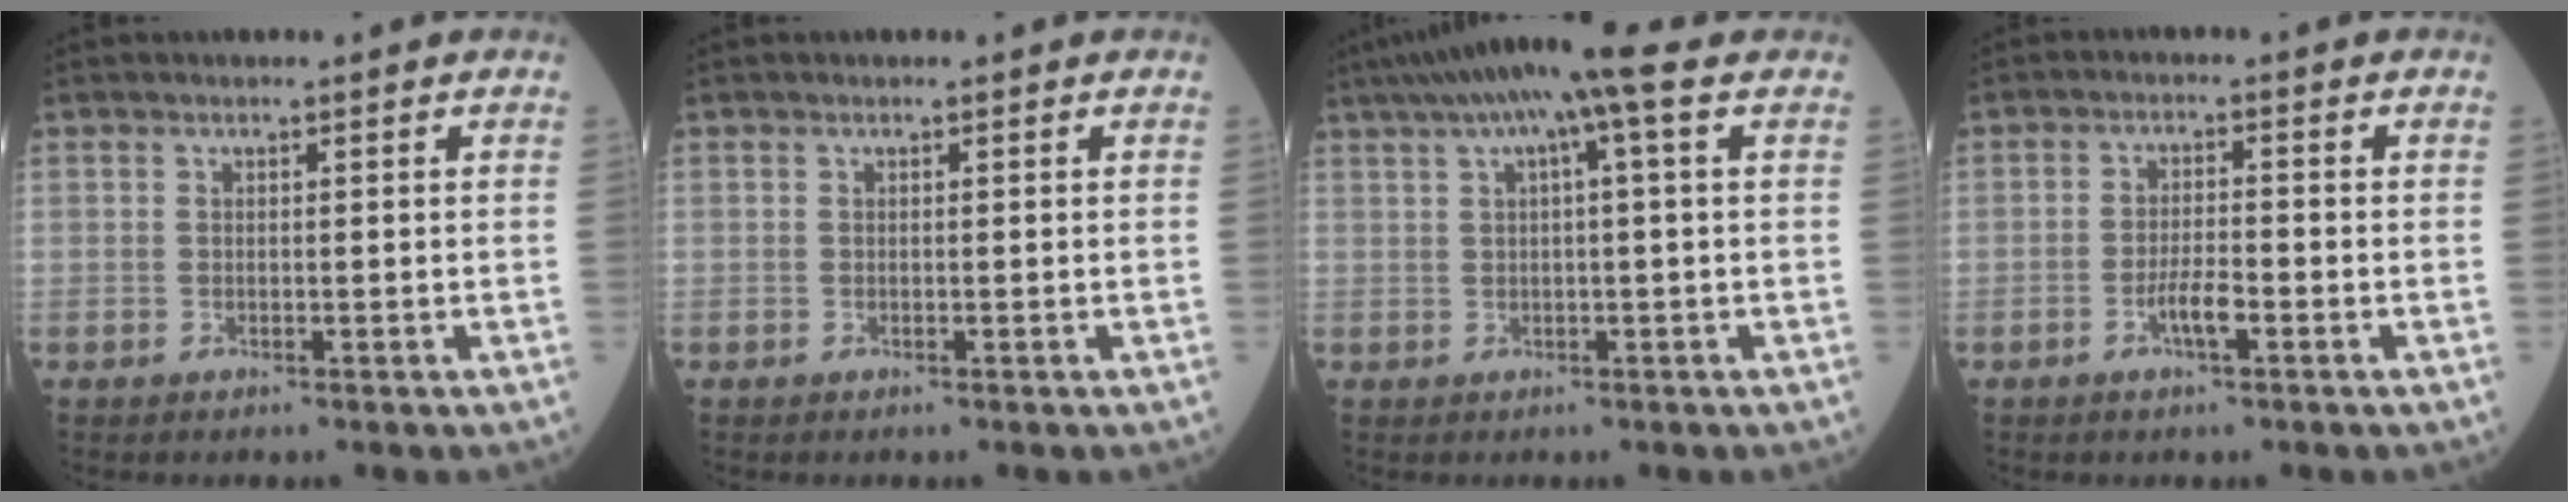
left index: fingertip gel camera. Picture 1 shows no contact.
{"total": 0.0}
{"total": 10.1, "force": [5.7, 0.5, 8.3], "torque": [-0.137, 0.047, 0.086]}
{"total": 3.4, "force": [-1.6, 0.6, 3.0], "torque": [-0.060, 0.001, -0.032]}